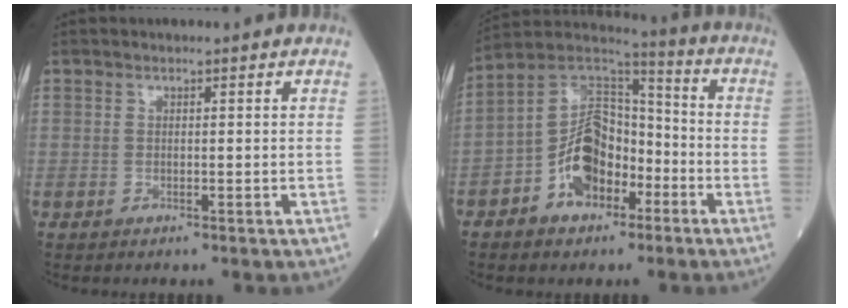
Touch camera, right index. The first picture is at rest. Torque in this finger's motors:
{"motor_torque": [1.35, -0.16, 0.88, 0.21]}